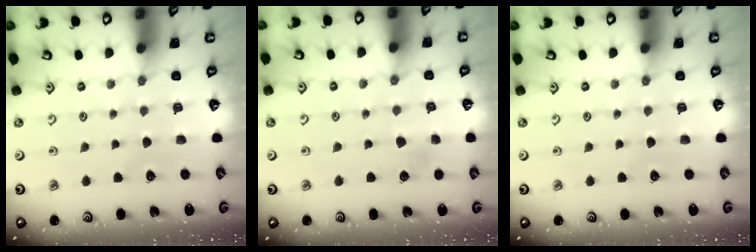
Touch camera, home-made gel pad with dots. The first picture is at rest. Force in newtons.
{"total": 3.6, "press": 3.5, "slide": 0.5}
{"total": 0.0}